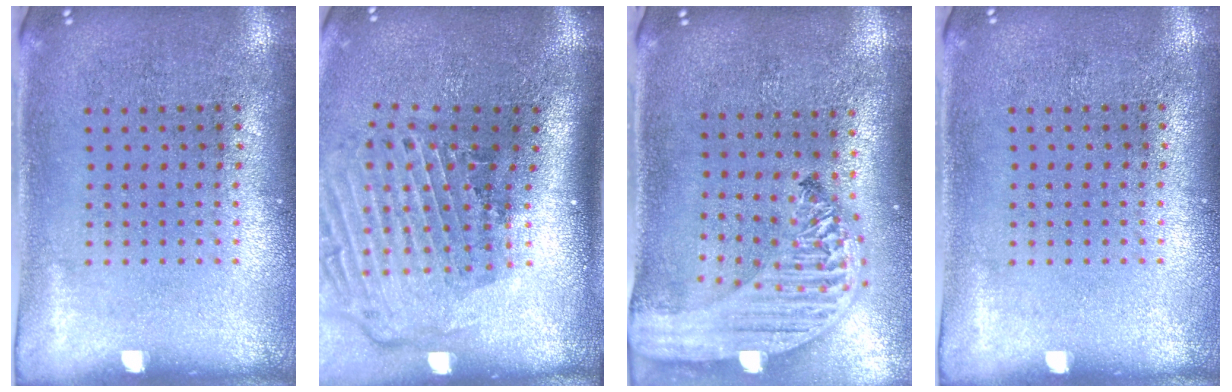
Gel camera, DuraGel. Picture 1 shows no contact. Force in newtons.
{"total": 3.0, "press": 2.0, "slide": 2.2}
{"total": 3.2, "press": 2.5, "slide": 2.0}
{"total": 0.0}